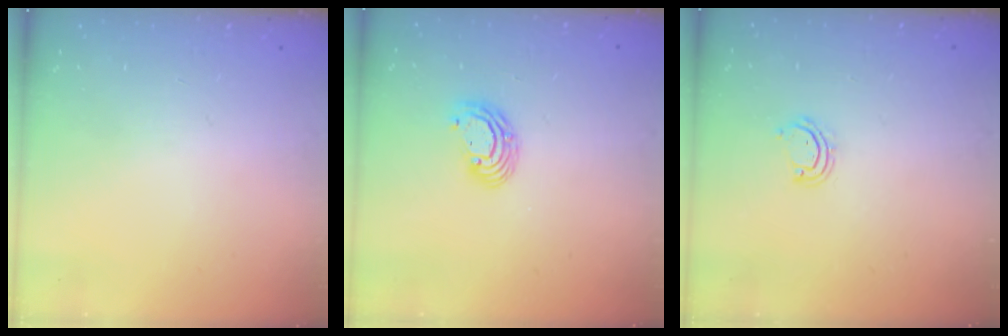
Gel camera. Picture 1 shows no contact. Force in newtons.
{"total": 6.5, "press": 6.5, "slide": 0.2}
{"total": 3.7, "press": 3.6, "slide": 0.3}